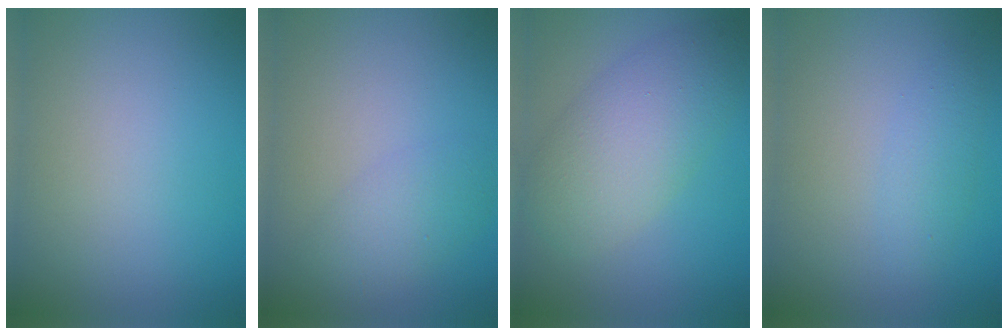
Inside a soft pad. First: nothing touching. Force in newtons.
{"total": 2.7, "press": 2.7, "slide": 0.1}
{"total": 6.2, "press": 6.2, "slide": 0.3}
{"total": 1.6, "press": 1.6, "slide": 0.0}